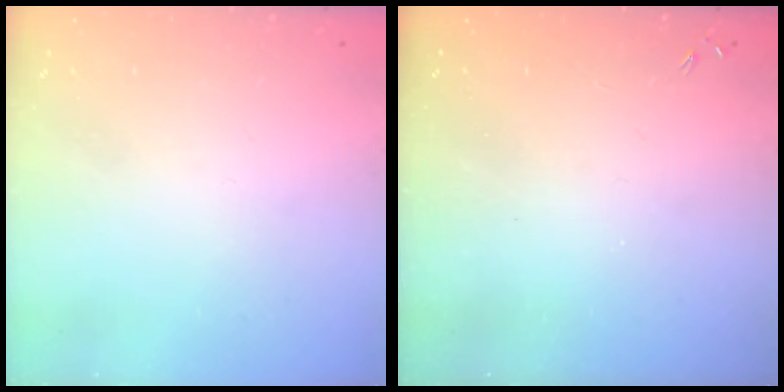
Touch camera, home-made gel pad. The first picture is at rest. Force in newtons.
{"total": 0.0}